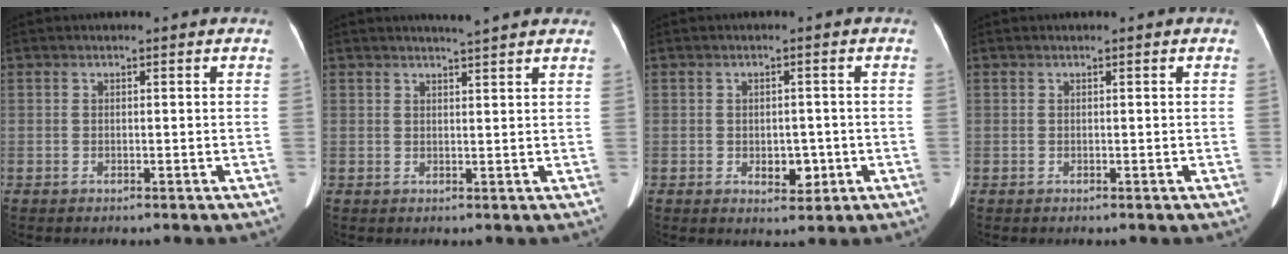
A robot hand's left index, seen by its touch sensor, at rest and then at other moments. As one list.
[{"total": 5.0, "force": [4.5, 0.0, 2.1], "torque": [-0.034, 0.011, 0.053]}, {"total": 3.4, "force": [-0.9, 2.2, 2.5], "torque": [-0.031, 0.002, -0.005]}, {"total": 0.0}]